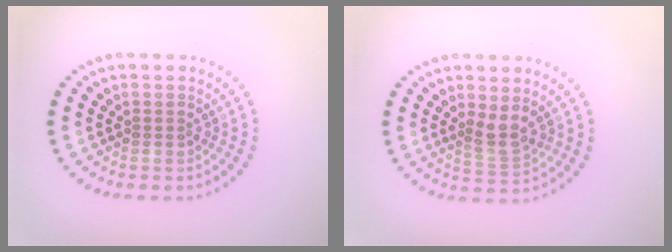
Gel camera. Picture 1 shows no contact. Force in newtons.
{"total": 2.2, "press": 1.7, "slide": 1.3}